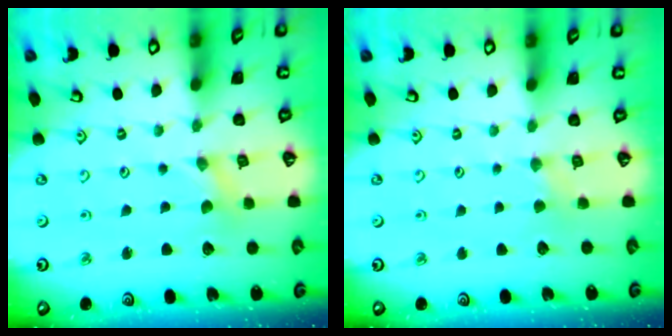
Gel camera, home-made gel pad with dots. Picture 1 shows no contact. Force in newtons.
{"total": 0.9, "press": 0.8, "slide": 0.3}